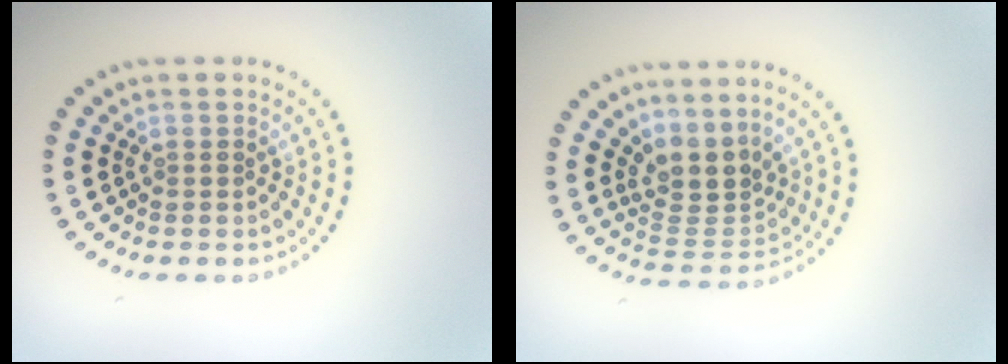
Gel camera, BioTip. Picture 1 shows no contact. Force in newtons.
{"total": 3.5, "press": 2.4, "slide": 2.5}